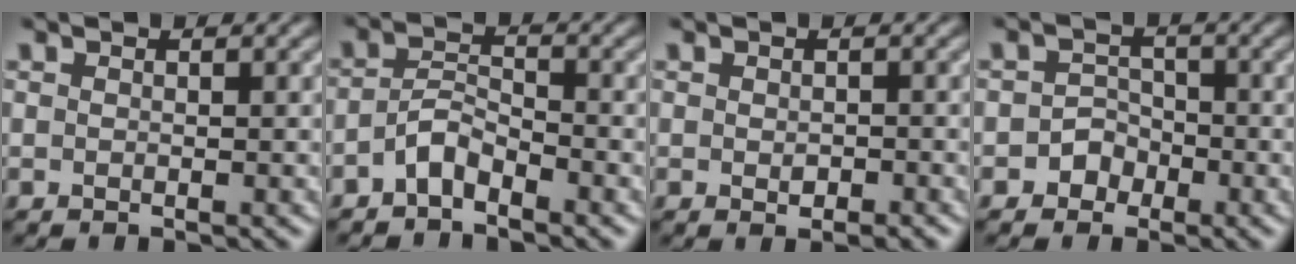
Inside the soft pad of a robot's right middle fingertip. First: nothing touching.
{"total": 2.4, "force": [-1.8, 0.9, 1.3], "torque": [-0.027, 0.012, -0.040]}
{"total": 1.5, "force": [-0.4, 0.8, 1.2], "torque": [-0.018, -0.001, -0.006]}
{"total": 1.9, "force": [-1.0, 1.6, 0.3], "torque": [0.015, 0.011, -0.027]}